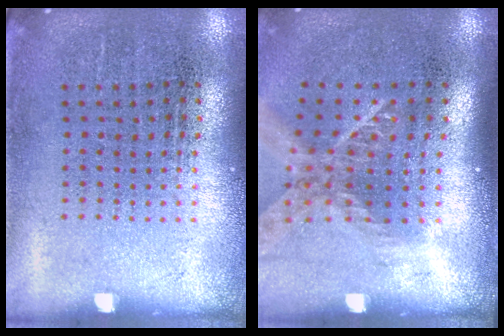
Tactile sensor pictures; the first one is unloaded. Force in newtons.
{"total": 1.8, "press": 1.3, "slide": 1.2}